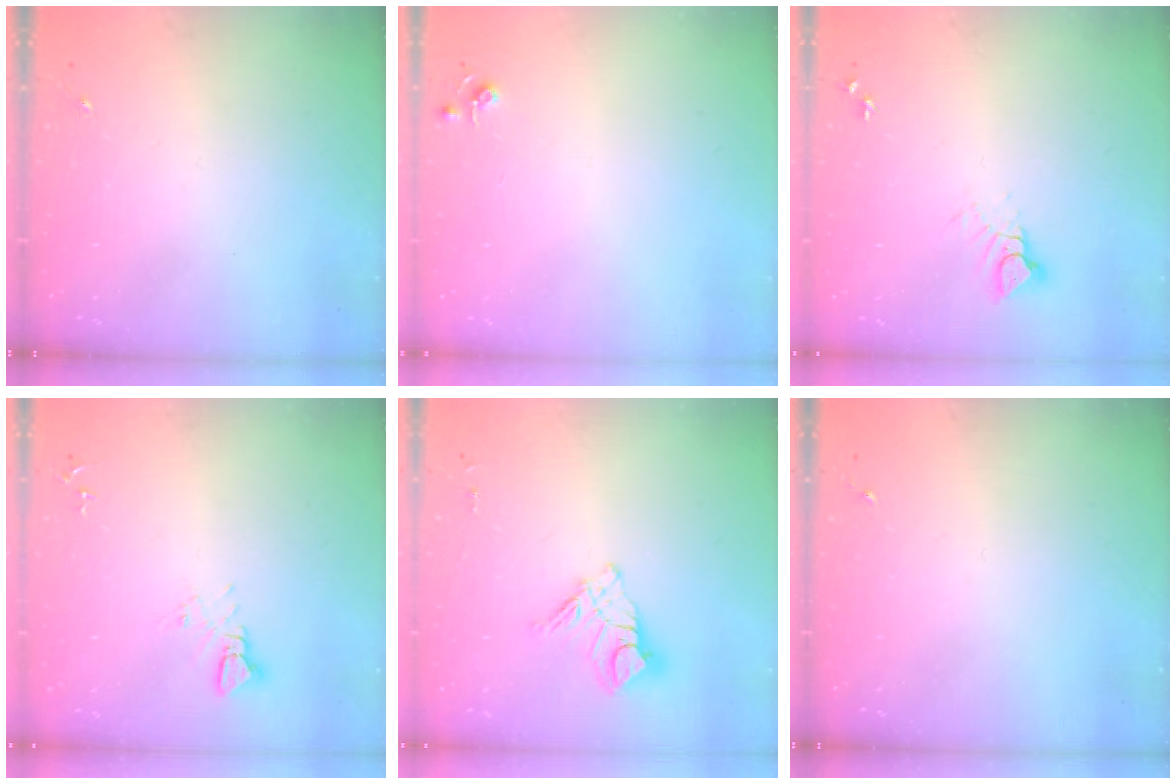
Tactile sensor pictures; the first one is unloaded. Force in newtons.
{"total": 3.8, "press": 3.8, "slide": 0.5}
{"total": 4.0, "press": 3.9, "slide": 0.4}
{"total": 3.8, "press": 3.8, "slide": 0.3}
{"total": 11.3, "press": 11.3, "slide": 1.1}
{"total": 0.0}